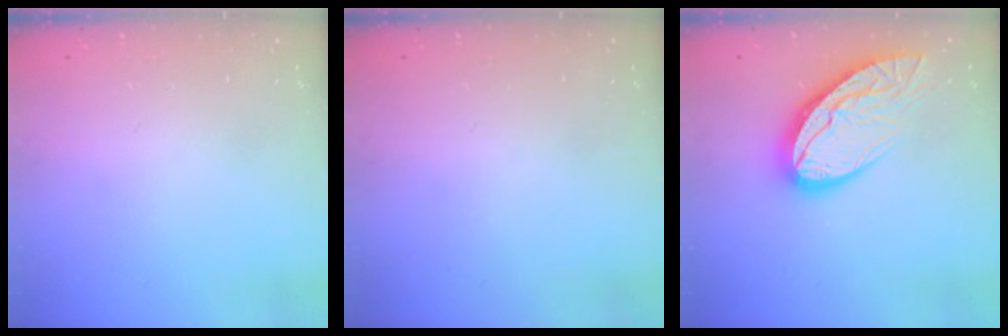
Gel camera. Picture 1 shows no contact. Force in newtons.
{"total": 0.0}
{"total": 14.0, "press": 13.9, "slide": 1.4}